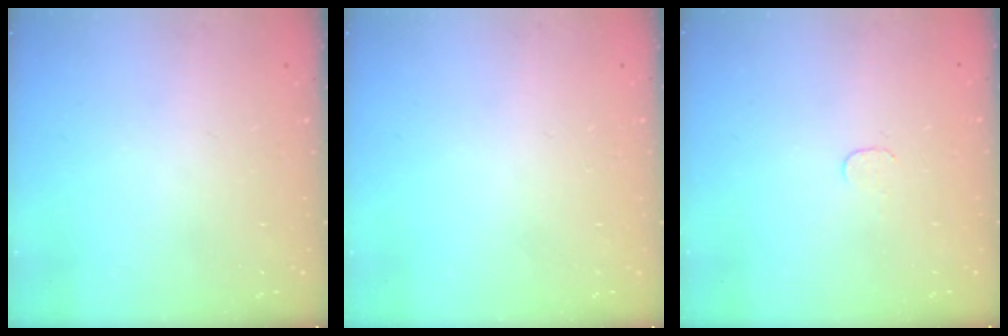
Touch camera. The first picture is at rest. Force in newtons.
{"total": 0.0}
{"total": 3.1, "press": 3.1, "slide": 0.3}